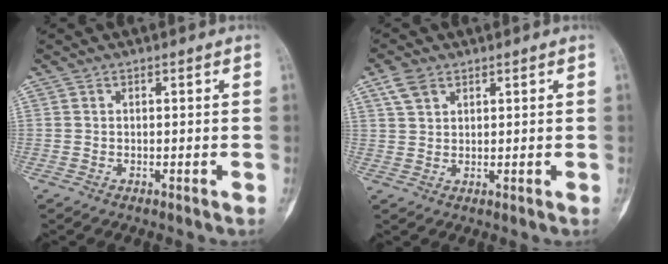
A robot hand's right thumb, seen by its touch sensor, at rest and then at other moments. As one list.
[{"total": 4.1, "force": [2.4, 2.6, 2.2], "torque": [-0.039, 0.000, 0.052]}]